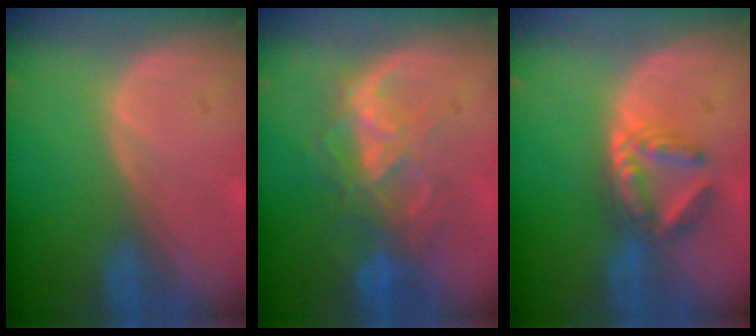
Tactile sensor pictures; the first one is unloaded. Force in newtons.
{"total": 8.6, "press": 7.5, "slide": 4.1}
{"total": 5.8, "press": 5.0, "slide": 2.8}